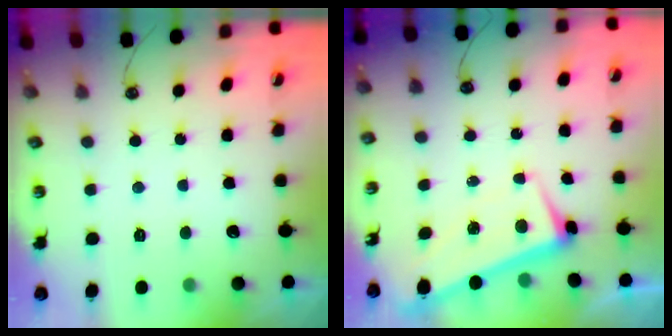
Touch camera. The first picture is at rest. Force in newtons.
{"total": 1.5, "press": 0.4, "slide": 1.4}